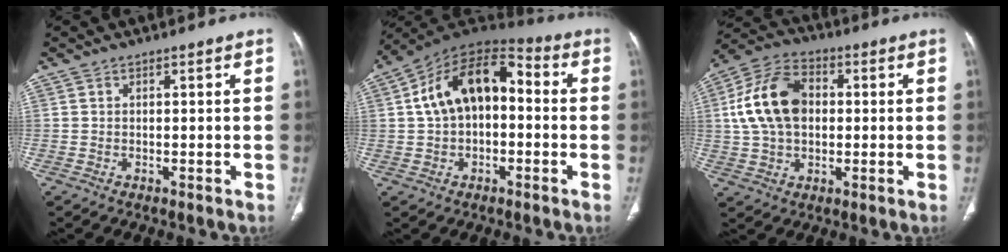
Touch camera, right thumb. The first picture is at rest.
{"total": 15.7, "force": [1.1, 9.7, 12.3], "torque": [-0.181, 0.048, 0.004]}
{"total": 14.4, "force": [1.5, 9.8, 10.5], "torque": [-0.186, 0.021, 0.021]}